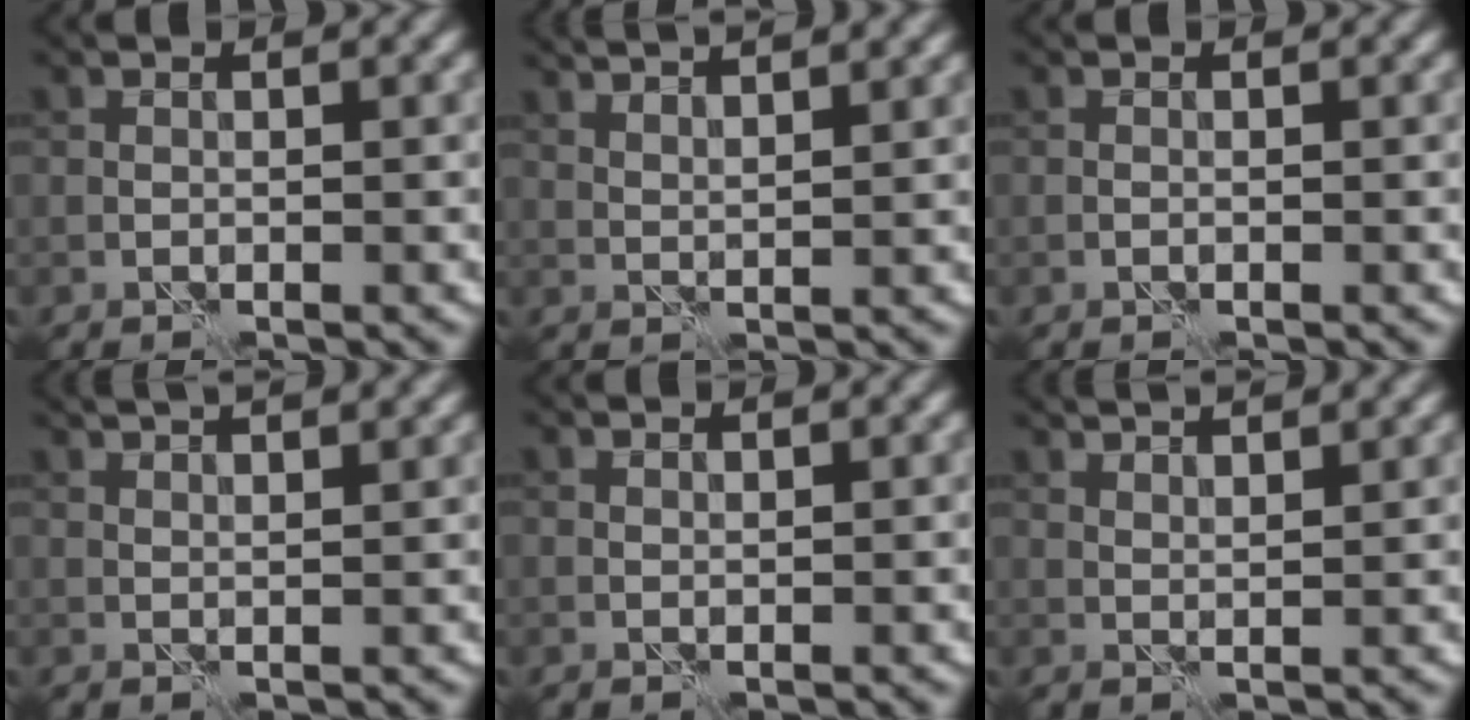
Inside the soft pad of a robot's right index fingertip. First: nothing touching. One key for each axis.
{"total": 5.8, "fx": 4.3, "fy": 1.9, "fz": 3.4, "tx": -0.035, "ty": 0.031, "tz": 0.036}
{"total": 0.0}
{"total": 5.5, "fx": 3.8, "fy": 2.0, "fz": 3.4, "tx": -0.036, "ty": 0.037, "tz": 0.031}
{"total": 0.0}
{"total": 4.8, "fx": 3.7, "fy": 1.5, "fz": 2.6, "tx": -0.031, "ty": 0.027, "tz": 0.035}